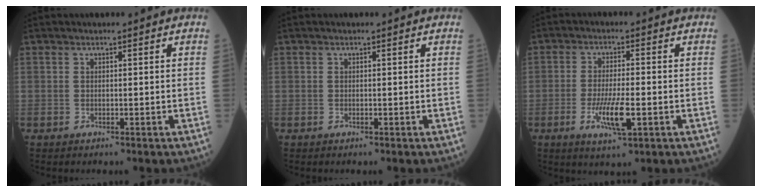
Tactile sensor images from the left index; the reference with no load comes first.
{"total": 0.0}
{"total": 6.4, "force": [-2.1, 0.9, 5.9], "torque": [-0.117, -0.011, -0.036]}